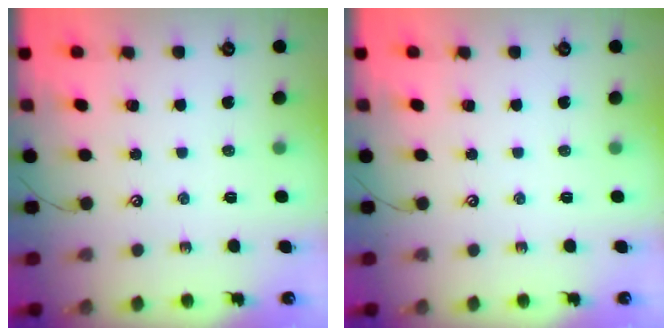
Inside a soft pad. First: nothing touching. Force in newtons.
{"total": 0.0}